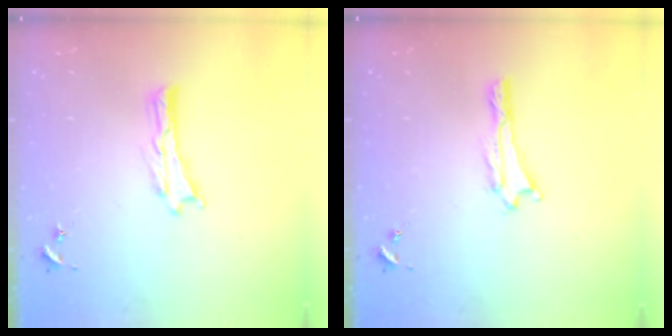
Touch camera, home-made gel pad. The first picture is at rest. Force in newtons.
{"total": 0.0}